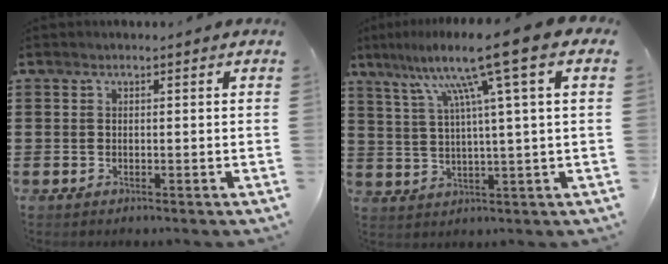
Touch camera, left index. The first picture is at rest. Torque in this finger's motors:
{"motor_torque": [2.14, 0.00, 1.05, 0.21]}